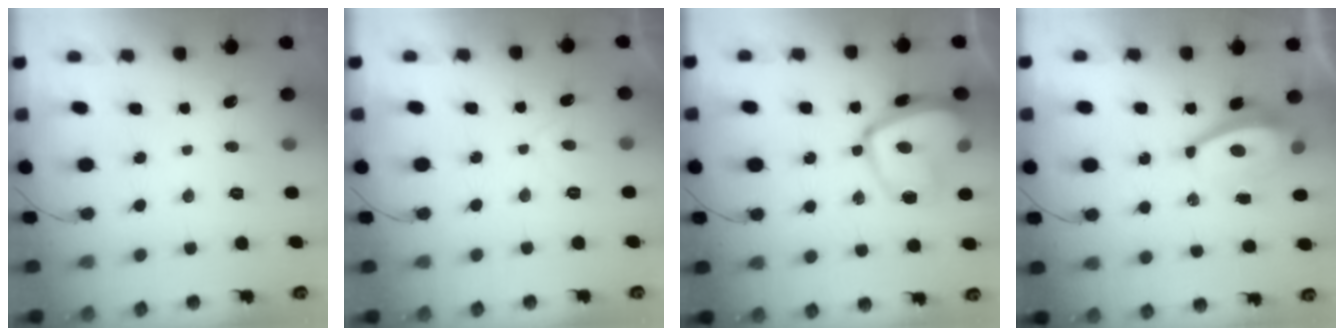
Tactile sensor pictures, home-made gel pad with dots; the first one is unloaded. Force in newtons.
{"total": 2.1, "press": 2.0, "slide": 0.9}
{"total": 17.9, "press": 17.8, "slide": 1.8}
{"total": 7.4, "press": 7.4, "slide": 0.3}